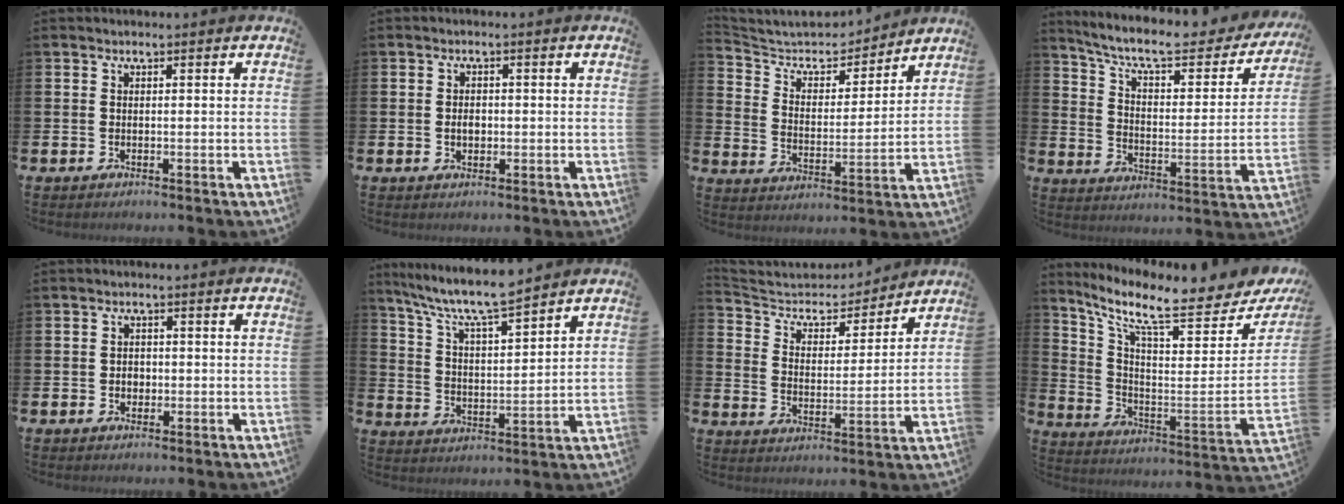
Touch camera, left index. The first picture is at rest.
{"total": 2.0, "force": [-0.1, 1.4, 1.4], "torque": [-0.011, 0.000, -0.008]}
{"total": 6.8, "force": [6.4, 2.0, 1.4], "torque": [-0.063, -0.052, 0.107]}
{"total": 8.9, "force": [7.5, 2.3, 4.1], "torque": [-0.108, -0.048, 0.124]}
{"total": 1.7, "force": [-0.2, 1.5, 0.9], "torque": [-0.011, 0.005, -0.007]}
{"total": 8.3, "force": [7.6, 0.9, 3.3], "torque": [-0.096, -0.043, 0.133]}
{"total": 5.7, "force": [5.2, 2.3, 0.9], "torque": [-0.057, -0.040, 0.085]}
{"total": 10.0, "force": [8.0, 2.1, 5.5], "torque": [-0.115, -0.082, 0.125]}